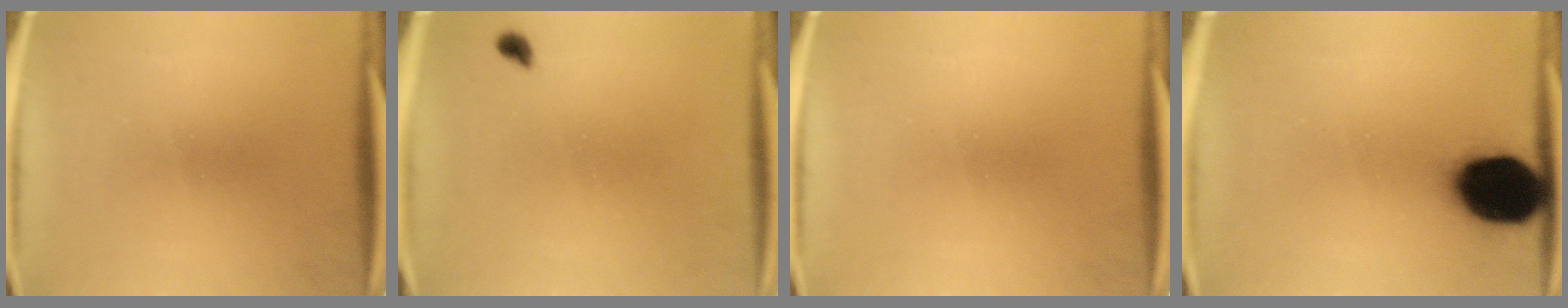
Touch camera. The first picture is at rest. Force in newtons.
{"total": 1.4}
{"total": 0.0}
{"total": 17.6}